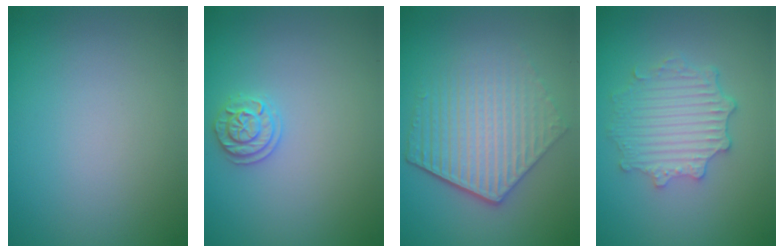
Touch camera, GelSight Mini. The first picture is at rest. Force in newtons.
{"total": 1.8, "press": 1.8, "slide": 0.5}
{"total": 5.6, "press": 4.2, "slide": 3.7}
{"total": 4.3, "press": 3.5, "slide": 2.4}